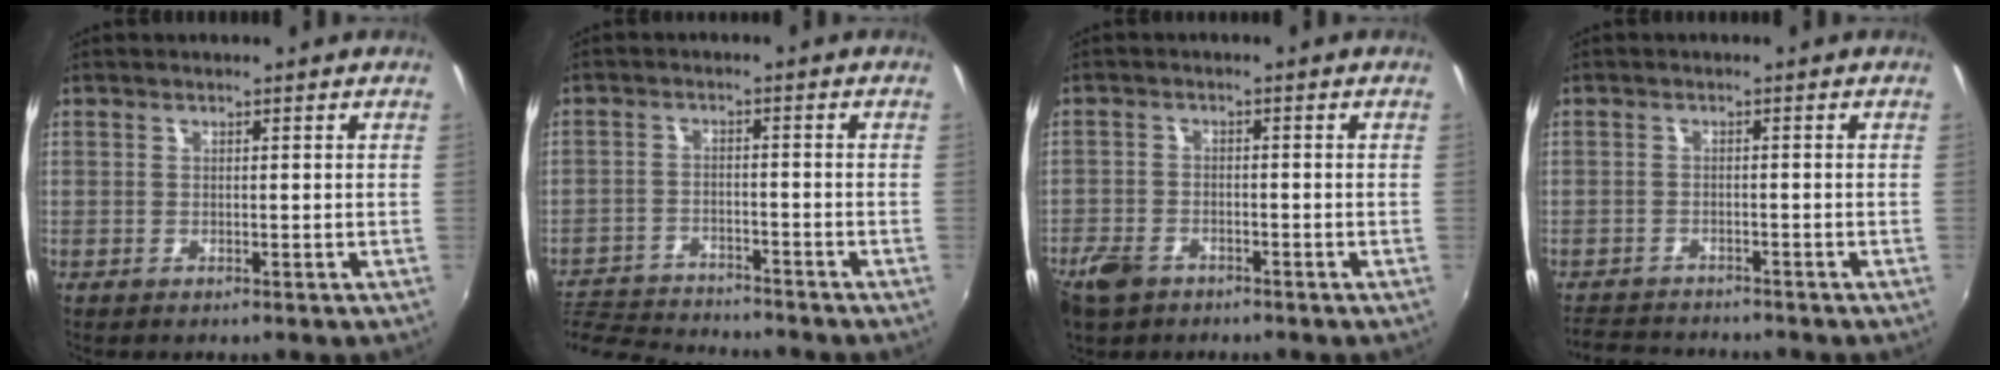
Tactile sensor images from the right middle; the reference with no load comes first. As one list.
[{"total": 11.7, "force": [-11.0, 2.3, 3.3], "torque": [-0.089, 0.001, -0.181]}, {"total": 6.8, "force": [-4.6, 4.1, 2.9], "torque": [-0.084, -0.006, -0.085]}, {"total": 6.5, "force": [-6.0, 2.0, 1.2], "torque": [-0.047, 0.003, -0.101]}]